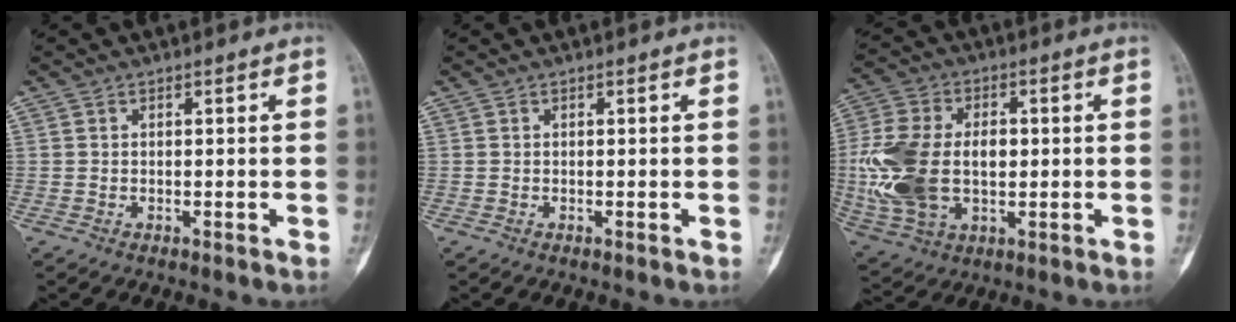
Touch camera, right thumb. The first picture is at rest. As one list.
[{"total": 0.0}, {"total": 17.9, "force": [-0.5, 11.4, 13.8], "torque": [-0.283, 0.007, -0.001]}]